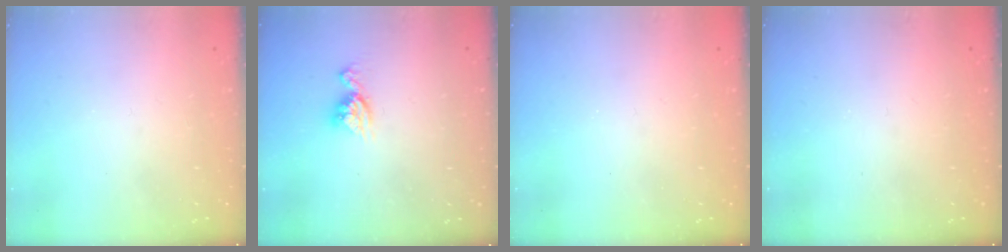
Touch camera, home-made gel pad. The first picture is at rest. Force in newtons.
{"total": 7.9, "press": 7.9, "slide": 0.6}
{"total": 0.0}
{"total": 0.0}